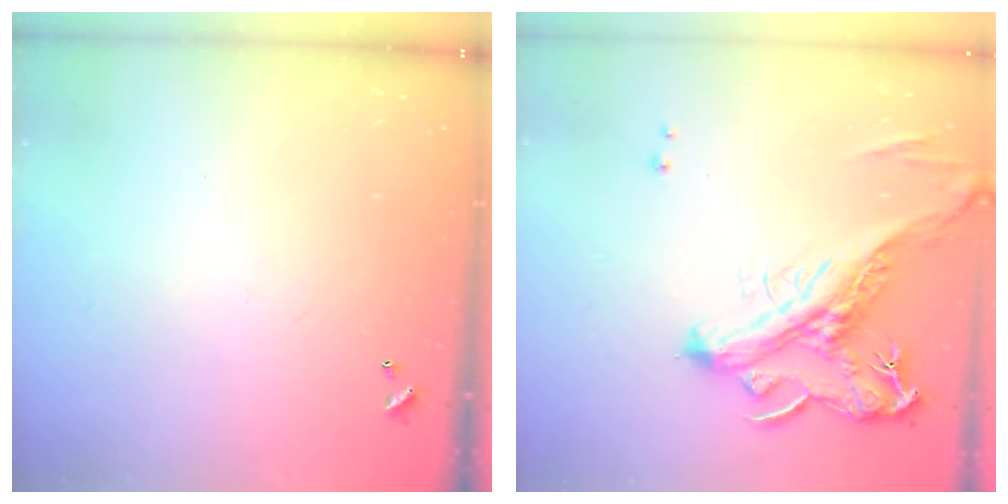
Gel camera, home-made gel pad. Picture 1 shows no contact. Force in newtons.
{"total": 4.7, "press": 4.5, "slide": 1.3}